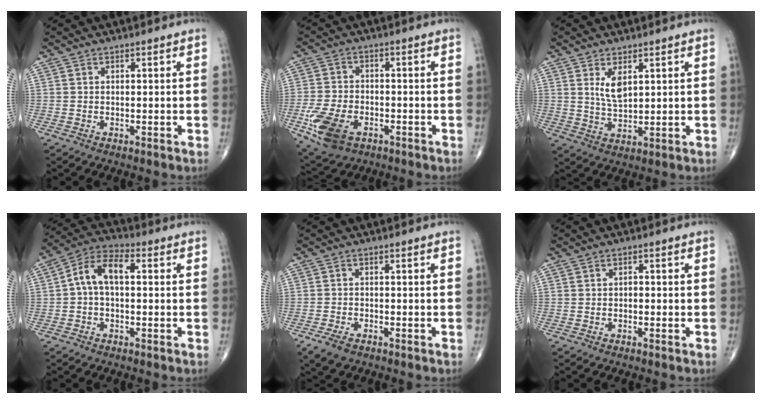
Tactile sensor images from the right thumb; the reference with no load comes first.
{"total": 11.0, "force": [-4.5, 6.8, 7.3], "torque": [-0.144, 0.009, -0.078]}
{"total": 4.9, "force": [2.1, 2.3, 3.9], "torque": [-0.065, -0.018, 0.045]}
{"total": 8.5, "force": [0.7, 4.7, 7.0], "torque": [-0.126, 0.033, 0.003]}
{"total": 3.7, "force": [-2.3, 1.9, 2.2], "torque": [-0.044, 0.001, -0.039]}
{"total": 0.9, "force": [-0.2, 0.6, 0.6], "torque": [-0.002, 0.004, -0.006]}